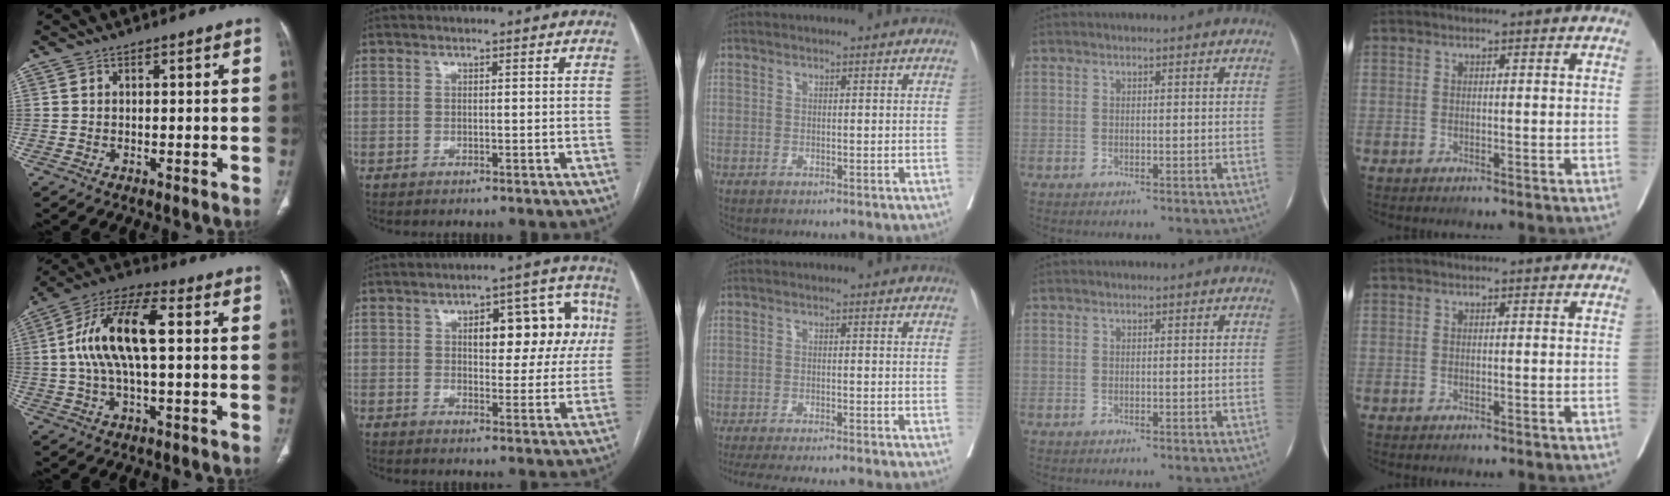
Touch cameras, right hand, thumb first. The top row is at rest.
{"thumb": {"total": 14.7, "force": [1.5, 5.8, 13.4], "torque": [-0.271, 0.032, 0.022]}, "index": {"total": 12.0, "force": [3.1, 5.5, 10.2], "torque": [-0.116, 0.039, 0.042]}, "middle": {"total": 15.6, "force": [-14.1, 0.6, 6.7], "torque": [-0.100, -0.031, -0.193]}}